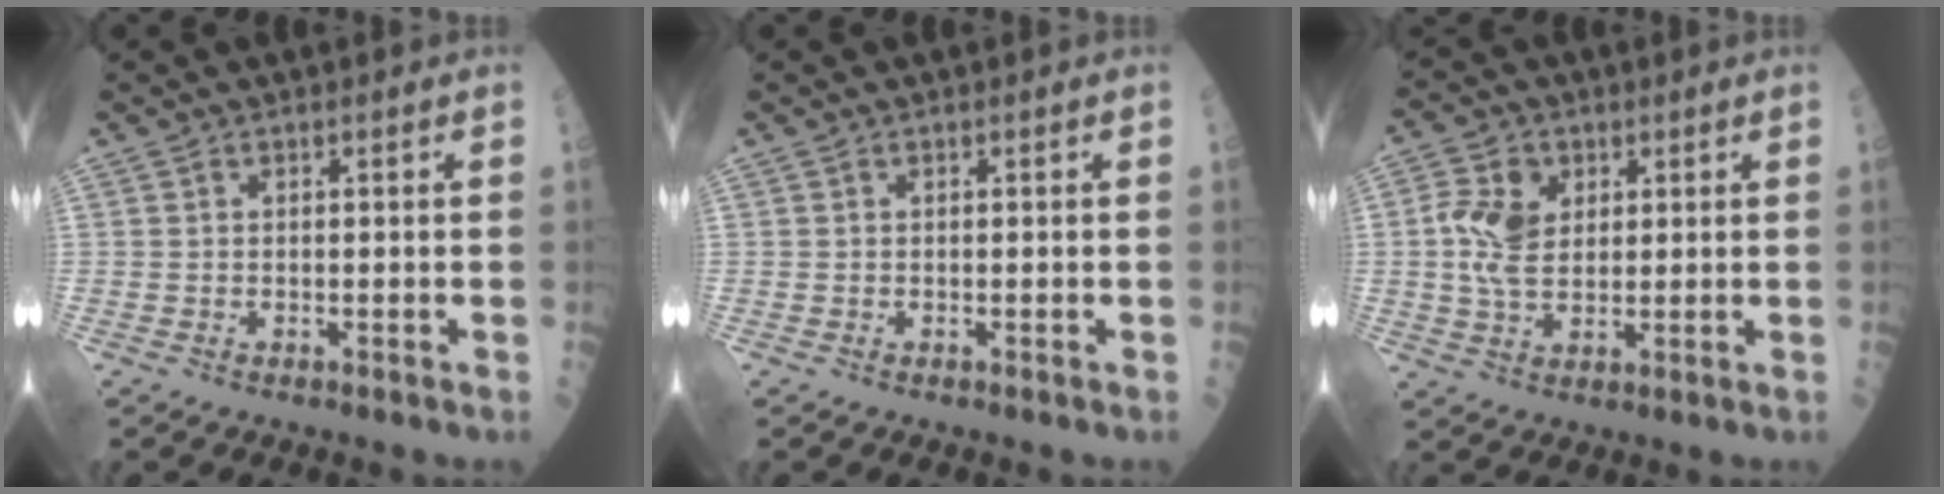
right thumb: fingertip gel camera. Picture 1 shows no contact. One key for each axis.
{"total": 0.0}
{"total": 7.9, "fx": 1.6, "fy": 5.3, "fz": 5.6, "tx": -0.102, "ty": 0.000, "tz": 0.030}